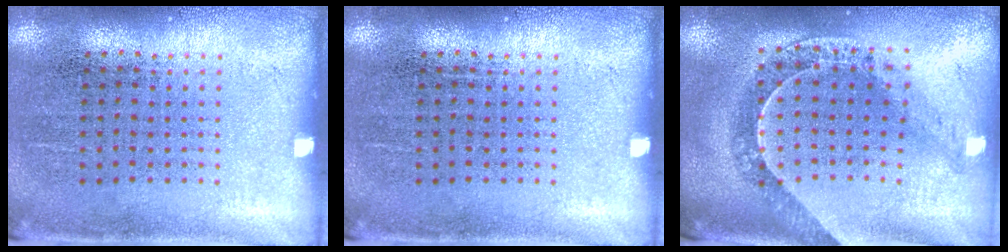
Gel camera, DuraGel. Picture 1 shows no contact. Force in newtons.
{"total": 0.0}
{"total": 1.2, "press": 1.2, "slide": 0.2}